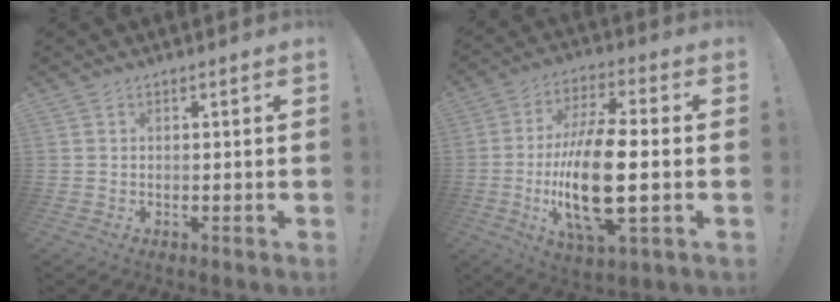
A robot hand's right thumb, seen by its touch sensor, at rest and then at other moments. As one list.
[{"total": 19.5, "force": [-2.7, 6.2, 18.2], "torque": [-0.365, -0.011, -0.049]}]